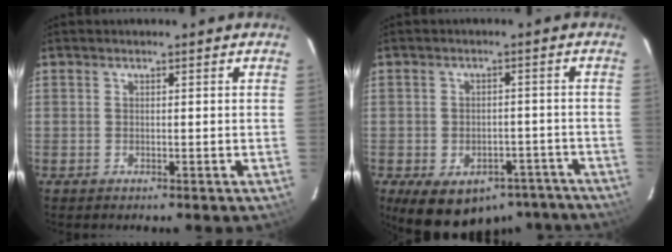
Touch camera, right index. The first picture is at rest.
{"total": 17.4, "force": [-12.5, 9.7, 7.2], "torque": [-0.143, 0.013, -0.139]}